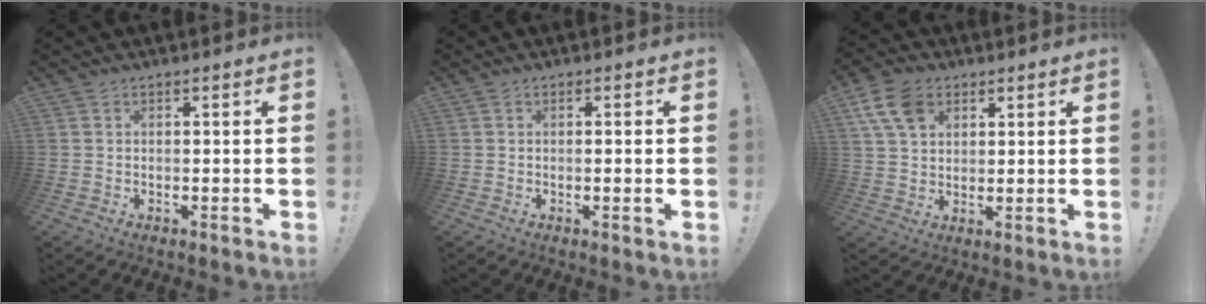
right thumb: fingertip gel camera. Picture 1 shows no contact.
{"total": 1.6, "force": [-0.4, -0.3, 1.5], "torque": [-0.023, -0.002, -0.009]}
{"total": 10.8, "force": [5.1, 7.3, 6.1], "torque": [-0.113, -0.006, 0.100]}